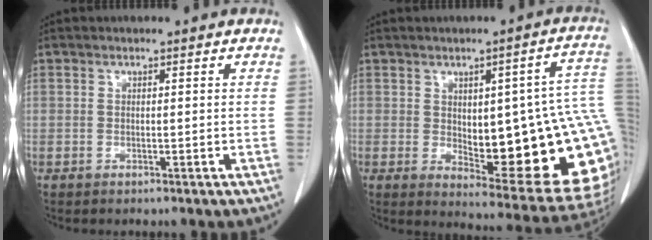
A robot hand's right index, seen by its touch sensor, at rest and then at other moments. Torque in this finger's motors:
{"motor_torque": [2.04, -0.10, 0.44, 0.08]}